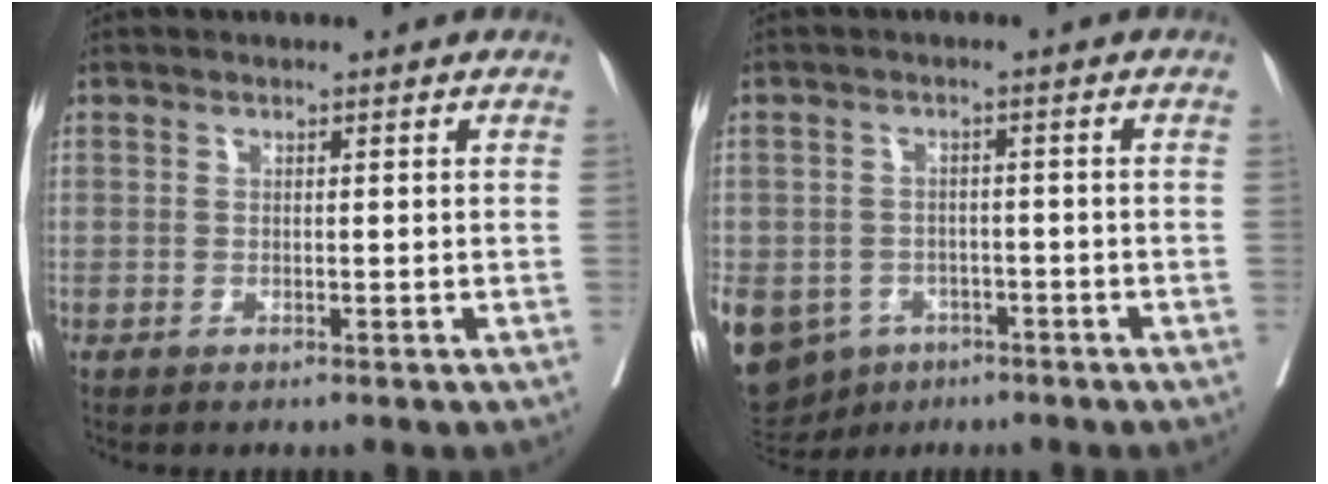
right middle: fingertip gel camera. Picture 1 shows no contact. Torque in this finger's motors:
{"motor_torque": [0.84, 0.09, 1.05, 0.21]}